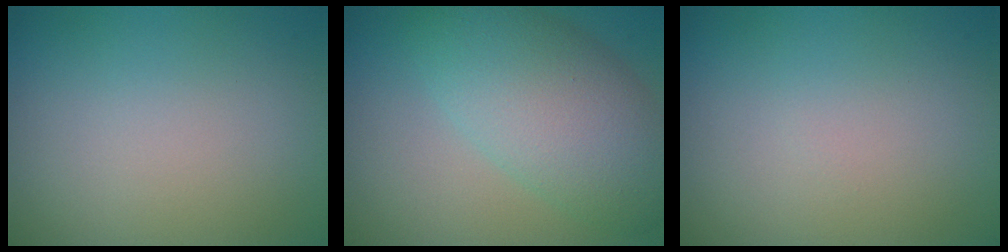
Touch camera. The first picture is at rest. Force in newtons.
{"total": 7.0, "press": 7.0, "slide": 0.2}
{"total": 0.0}